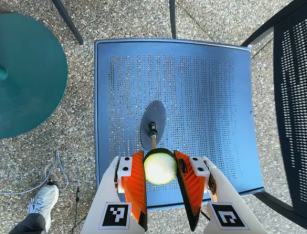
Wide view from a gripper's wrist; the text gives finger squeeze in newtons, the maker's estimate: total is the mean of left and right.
{"total": 11.4, "left": 11.0, "right": 11.8}